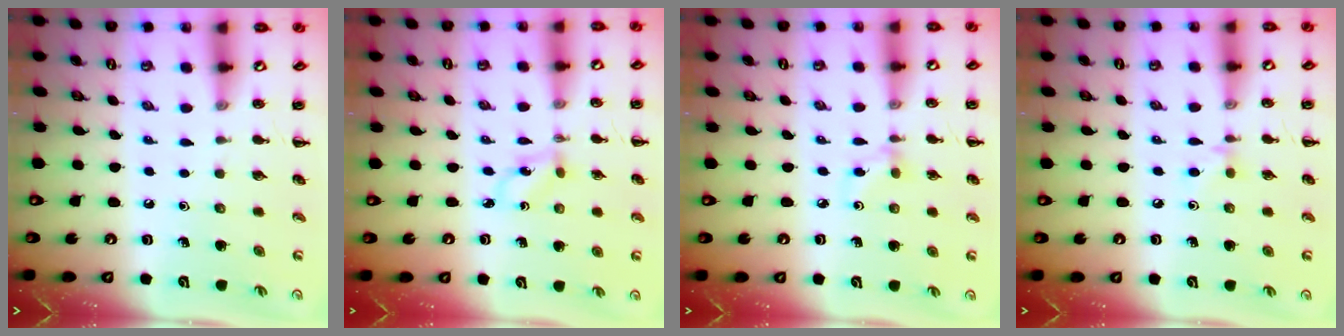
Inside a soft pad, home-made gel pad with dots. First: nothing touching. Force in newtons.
{"total": 1.2, "press": 1.1, "slide": 0.5}
{"total": 3.4, "press": 3.1, "slide": 1.3}
{"total": 3.6, "press": 3.4, "slide": 1.3}